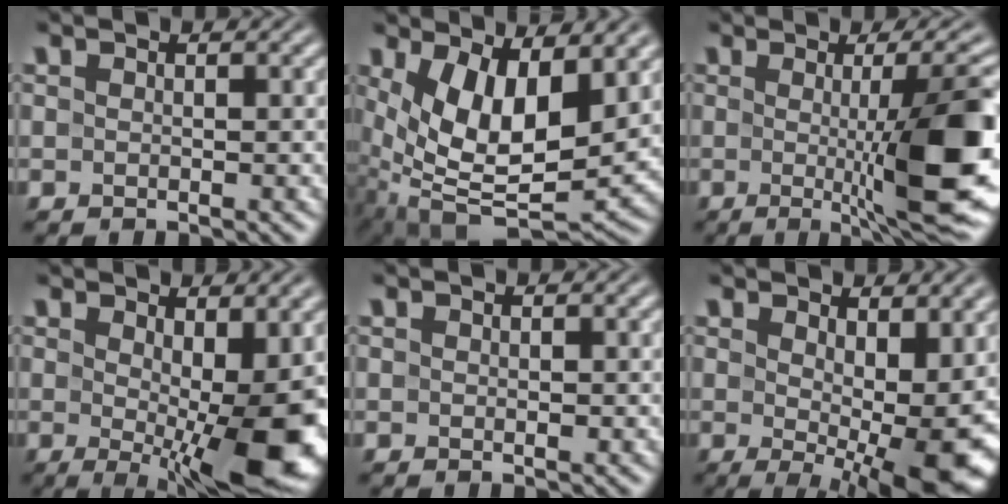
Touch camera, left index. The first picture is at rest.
{"total": 10.7, "force": [2.3, 5.3, 9.0], "torque": [-0.174, -0.024, 0.044]}
{"total": 12.3, "force": [-0.8, 2.6, 12.0], "torque": [-0.148, -0.015, -0.008]}
{"total": 10.2, "force": [-0.5, 3.2, 9.7], "torque": [-0.135, -0.017, -0.002]}
{"total": 0.6, "force": [0.0, 0.2, 0.6], "torque": [-0.010, -0.002, -0.002]}
{"total": 9.7, "force": [0.2, 3.6, 9.0], "torque": [-0.128, -0.019, 0.013]}